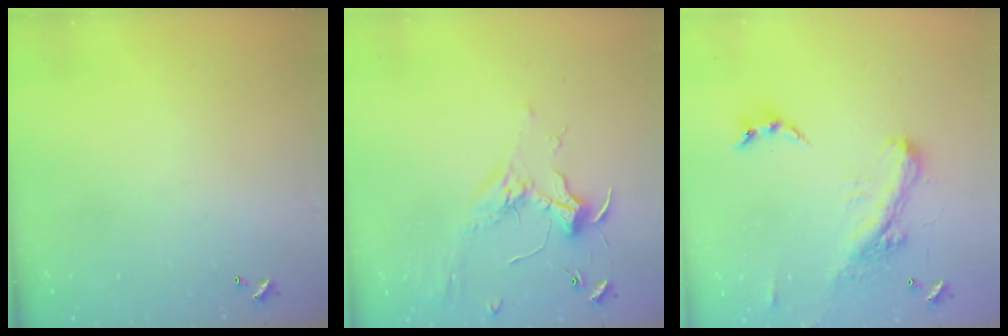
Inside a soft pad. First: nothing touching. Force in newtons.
{"total": 1.8, "press": 1.7, "slide": 0.7}
{"total": 4.8, "press": 4.7, "slide": 1.1}